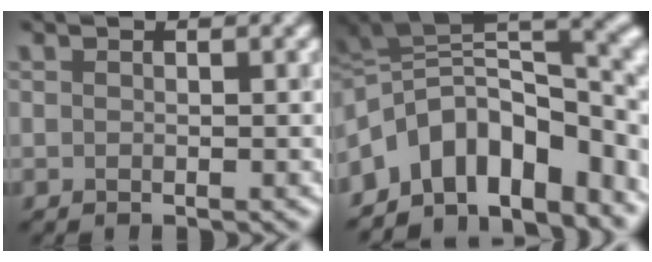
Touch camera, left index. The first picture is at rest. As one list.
[{"total": 12.2, "force": [-5.7, 6.5, 8.7], "torque": [-0.146, 0.003, -0.061]}]